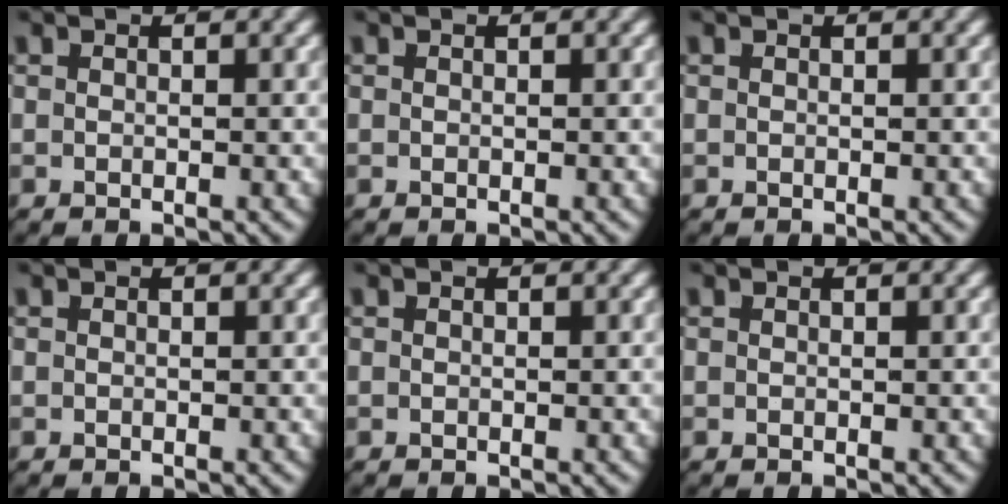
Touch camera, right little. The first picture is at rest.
{"total": 0.0}
{"total": 0.0}
{"total": 0.0}
{"total": 0.0}
{"total": 0.0}